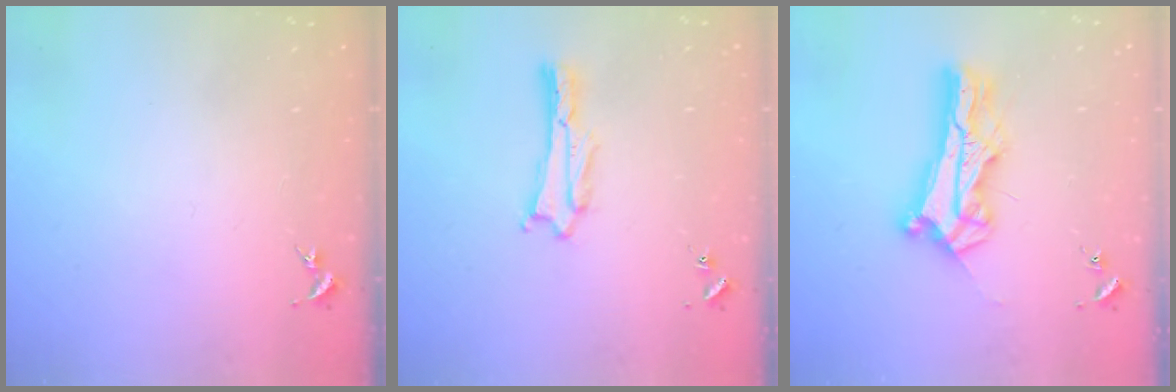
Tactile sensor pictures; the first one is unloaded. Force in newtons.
{"total": 0.0}
{"total": 9.8, "press": 9.8, "slide": 0.8}